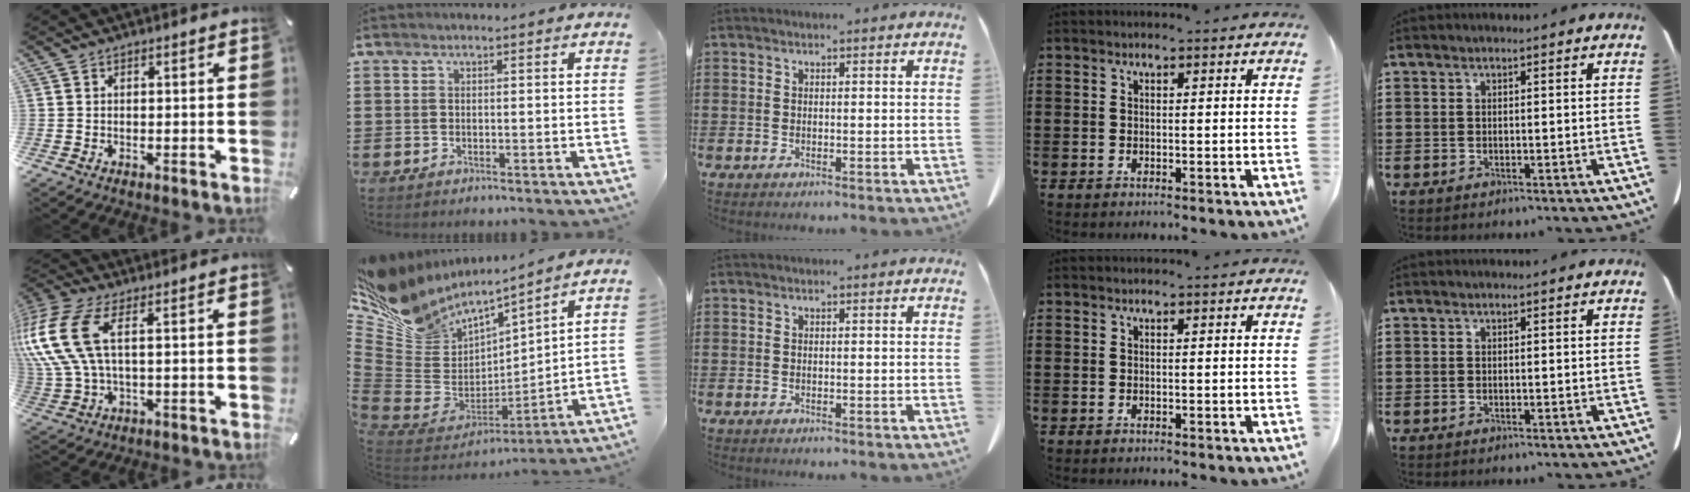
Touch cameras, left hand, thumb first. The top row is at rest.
{"thumb": {"total": 15.8, "force": [3.6, 8.0, 13.2], "torque": [-0.297, -0.007, 0.063]}, "index": {"total": 8.7, "force": [6.7, 5.3, 1.7], "torque": [-0.089, -0.061, 0.125]}}